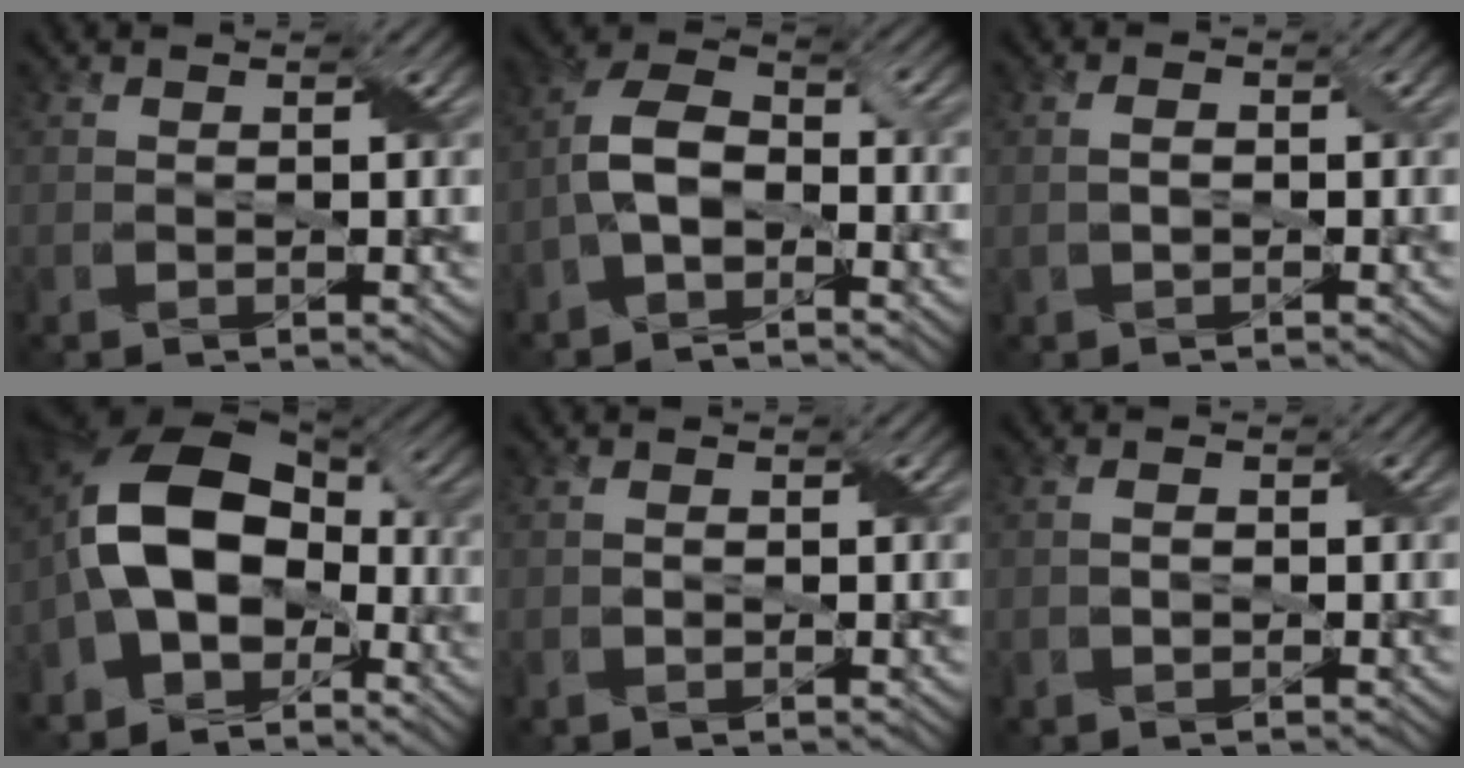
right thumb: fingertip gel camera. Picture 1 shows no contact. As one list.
[{"total": 6.9, "force": [-2.7, 3.9, 5.1], "torque": [-0.108, 0.016, -0.064]}, {"total": 2.1, "force": [-0.3, 1.3, 1.6], "torque": [-0.030, 0.006, -0.005]}, {"total": 14.7, "force": [-4.0, 10.0, 10.0], "torque": [-0.193, -0.002, -0.087]}, {"total": 0.9, "force": [-0.2, 0.7, 0.6], "torque": [-0.010, 0.000, -0.002]}, {"total": 1.2, "force": [-0.3, 0.9, 0.8], "torque": [-0.015, 0.004, -0.003]}]